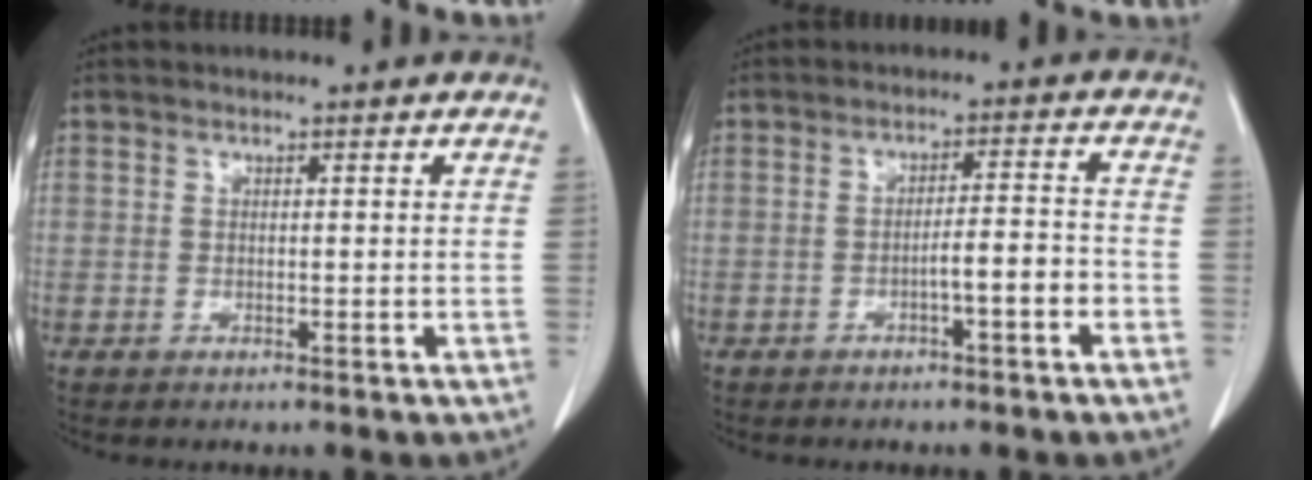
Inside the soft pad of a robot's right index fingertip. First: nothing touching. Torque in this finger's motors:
{"motor_torque": [0.88, -0.24, 0.39, 0.09]}